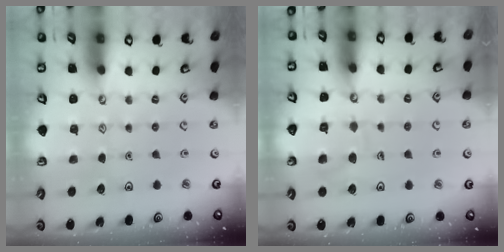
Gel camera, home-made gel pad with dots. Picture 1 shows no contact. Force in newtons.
{"total": 8.3, "press": 8.3, "slide": 0.8}